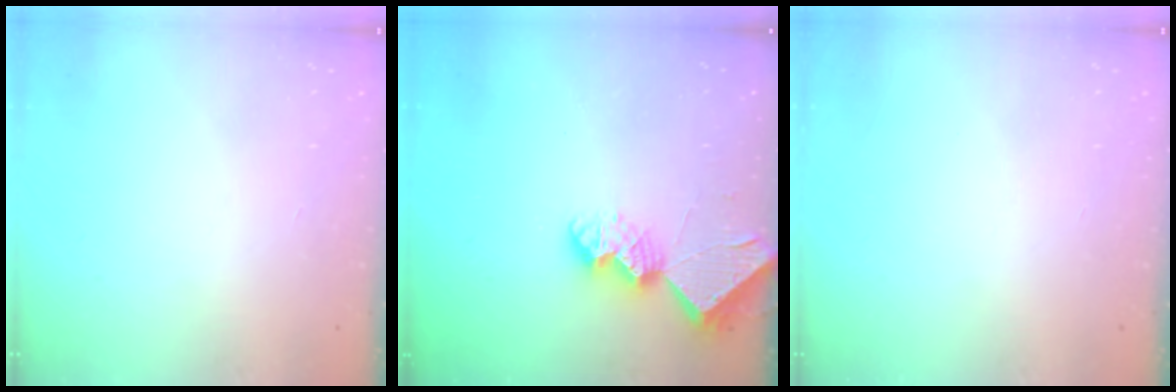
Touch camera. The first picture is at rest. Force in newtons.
{"total": 8.8, "press": 8.7, "slide": 0.9}
{"total": 0.0}